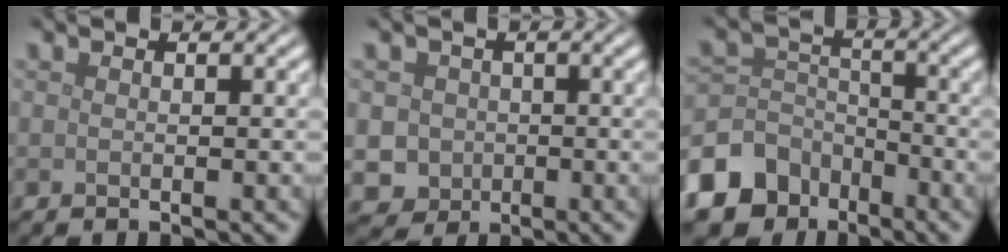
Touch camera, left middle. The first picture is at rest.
{"total": 3.8, "force": [-0.7, 3.6, 0.7], "torque": [0.009, 0.007, -0.026]}
{"total": 8.5, "force": [-5.5, 6.1, 2.0], "torque": [-0.045, 0.001, -0.115]}